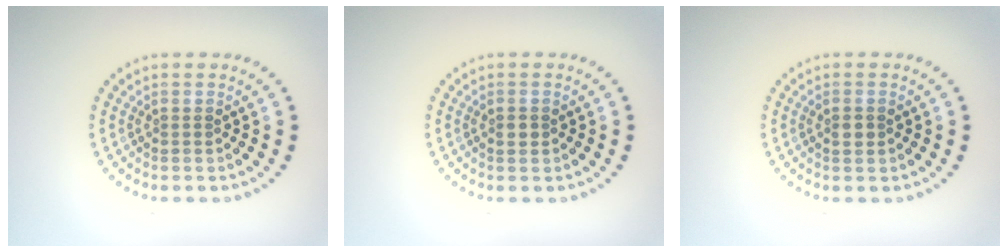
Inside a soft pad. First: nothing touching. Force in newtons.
{"total": 1.2, "press": 1.1, "slide": 0.3}
{"total": 1.1, "press": 1.1, "slide": 0.1}